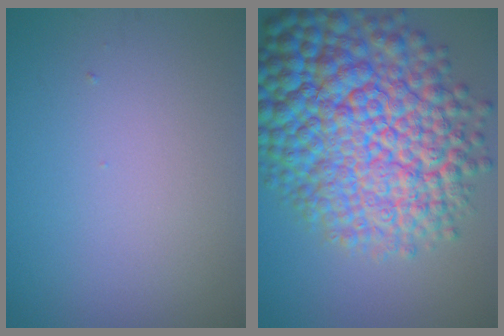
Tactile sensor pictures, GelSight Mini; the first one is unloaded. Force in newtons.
{"total": 15.3, "press": 15.2, "slide": 0.3}